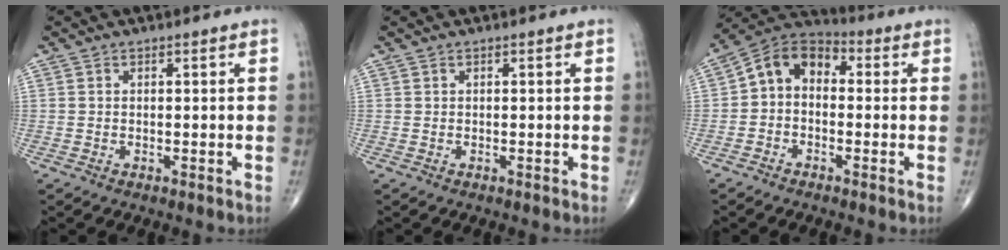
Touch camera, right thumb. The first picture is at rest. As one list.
[{"total": 0.0}, {"total": 8.8, "force": [0.1, 6.3, 6.2], "torque": [-0.081, 0.033, -0.021]}]